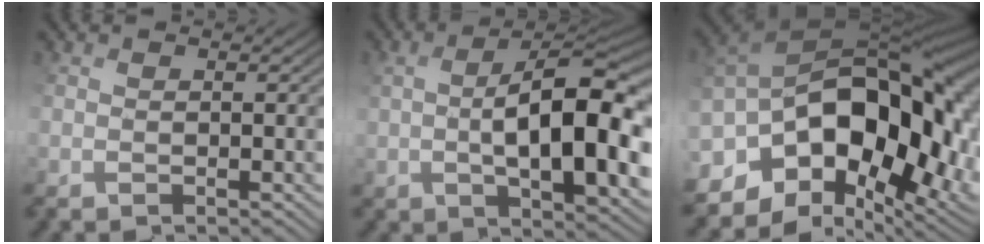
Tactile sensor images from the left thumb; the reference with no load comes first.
{"total": 11.3, "force": [-0.3, 4.6, 10.3], "torque": [-0.164, 0.001, 0.013]}
{"total": 18.8, "force": [-2.1, 12.5, 13.9], "torque": [-0.272, -0.020, -0.015]}